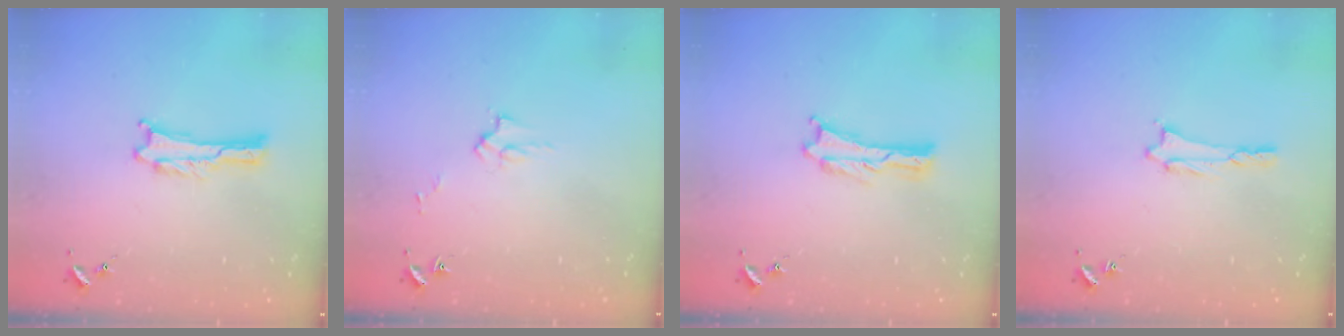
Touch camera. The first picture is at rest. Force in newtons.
{"total": 2.6, "press": 2.6, "slide": 0.3}
{"total": 0.0}
{"total": 0.8, "press": 0.8, "slide": 0.1}